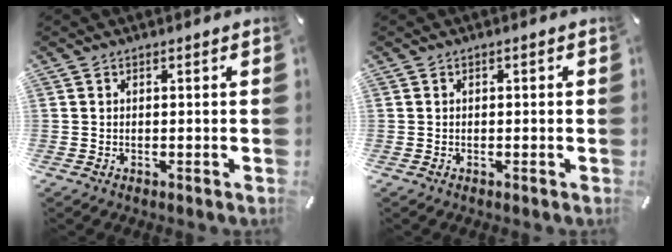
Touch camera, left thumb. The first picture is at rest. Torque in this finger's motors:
{"motor_torque": [-0.11, -0.34, 0.07, 0.07, 0.01]}